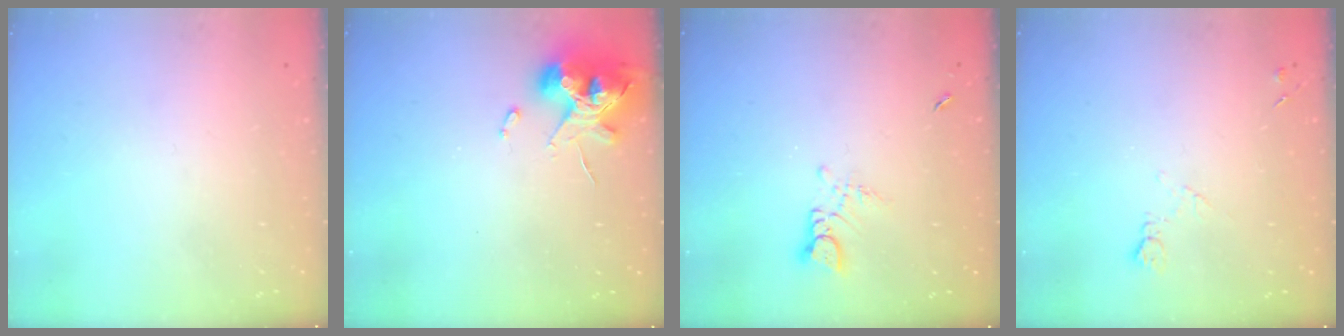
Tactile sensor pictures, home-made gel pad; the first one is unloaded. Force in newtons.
{"total": 11.7, "press": 11.5, "slide": 1.7}
{"total": 2.7, "press": 2.7, "slide": 0.3}
{"total": 5.4, "press": 5.3, "slide": 0.9}